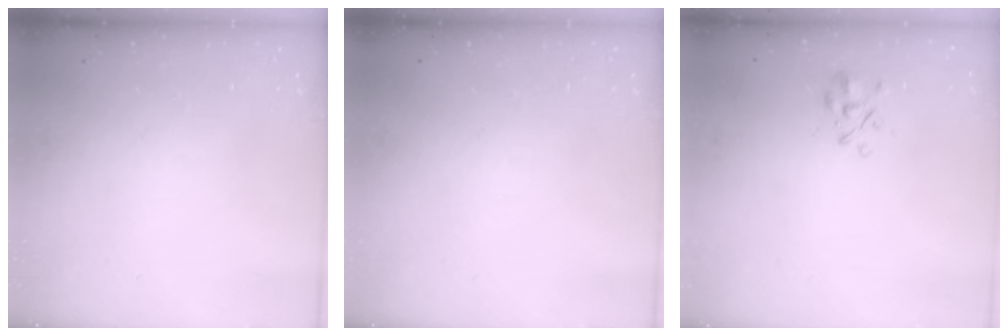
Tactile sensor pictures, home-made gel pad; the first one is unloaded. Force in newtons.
{"total": 0.0}
{"total": 2.7, "press": 2.5, "slide": 1.0}